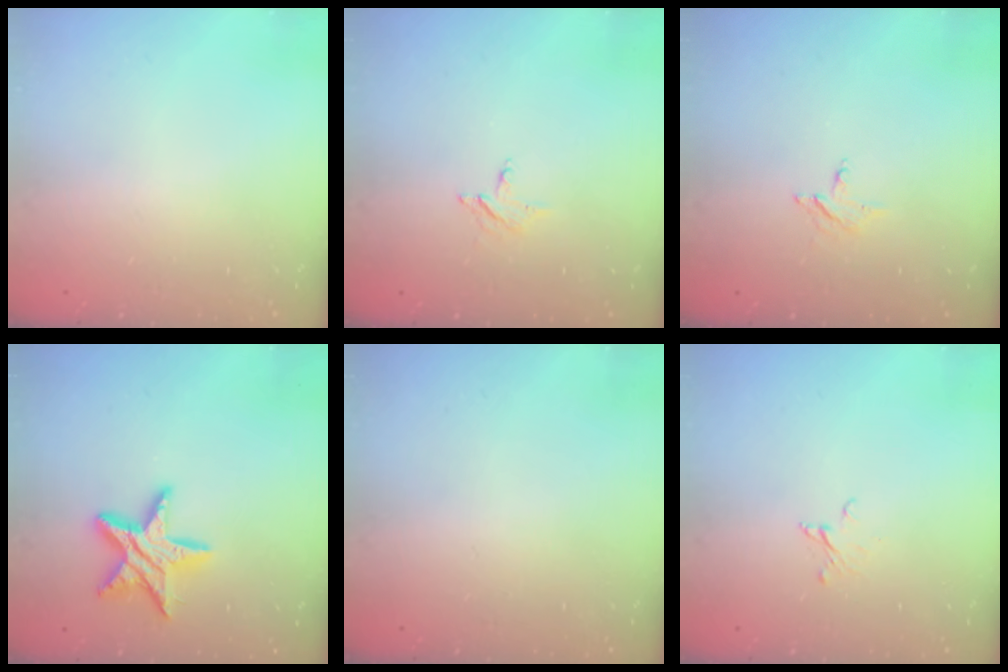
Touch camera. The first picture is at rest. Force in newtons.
{"total": 2.3, "press": 2.2, "slide": 0.3}
{"total": 2.3, "press": 2.2, "slide": 0.3}
{"total": 13.2, "press": 13.2, "slide": 0.6}
{"total": 0.0}
{"total": 2.0, "press": 2.0, "slide": 0.1}